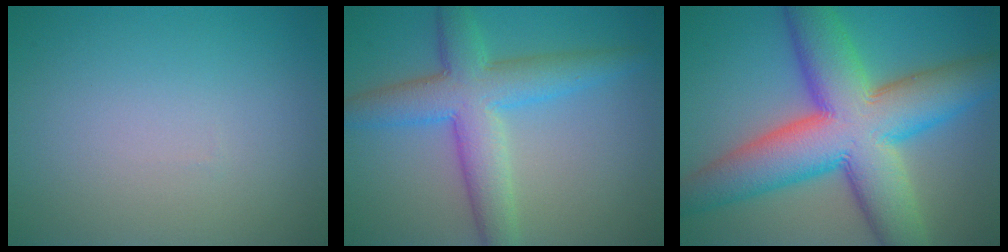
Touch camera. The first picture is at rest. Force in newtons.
{"total": 6.6, "press": 6.6, "slide": 0.1}
{"total": 13.9, "press": 13.9, "slide": 0.5}